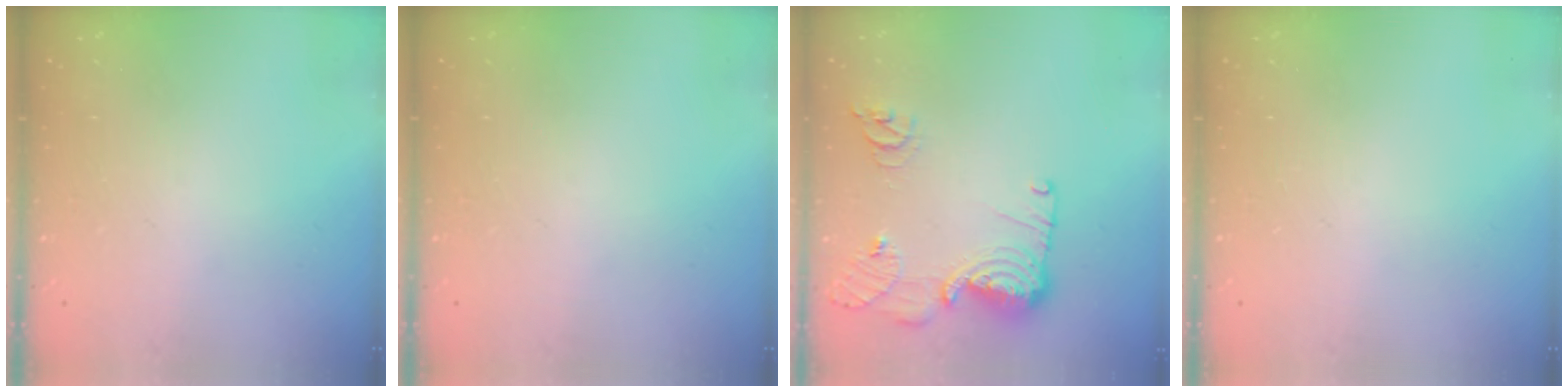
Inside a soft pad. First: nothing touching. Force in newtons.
{"total": 0.0}
{"total": 15.2, "press": 14.9, "slide": 2.8}
{"total": 0.0}